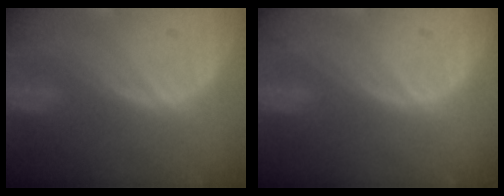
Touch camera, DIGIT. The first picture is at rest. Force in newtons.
{"total": 0.0}